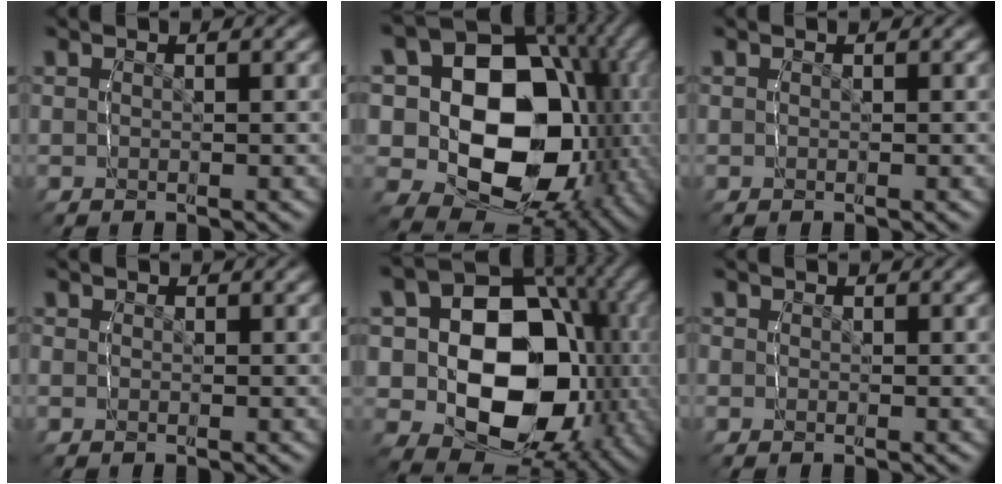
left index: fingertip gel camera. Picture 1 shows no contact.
{"total": 26.2, "force": [-3.2, 22.0, 13.8], "torque": [-0.298, -0.085, -0.052]}
{"total": 2.5, "force": [-0.8, 0.0, -2.4], "torque": [0.023, -0.003, -0.023]}
{"total": 2.9, "force": [-1.3, 0.3, -2.6], "torque": [0.023, -0.005, -0.033]}
{"total": 23.5, "force": [-3.2, 20.0, 11.8], "torque": [-0.263, -0.082, -0.050]}
{"total": 3.2, "force": [-1.5, 0.8, -2.8], "torque": [0.023, -0.009, -0.037]}